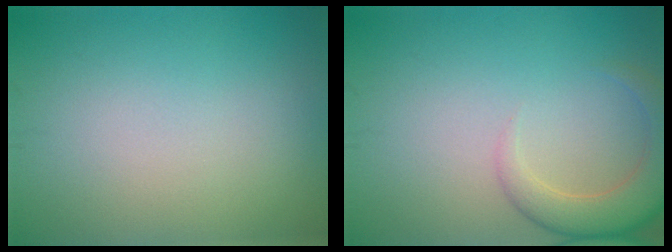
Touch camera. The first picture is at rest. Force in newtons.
{"total": 4.6, "press": 4.6, "slide": 0.5}